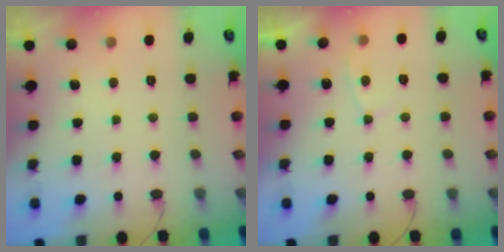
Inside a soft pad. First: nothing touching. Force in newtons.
{"total": 2.1, "press": 2.0, "slide": 0.6}